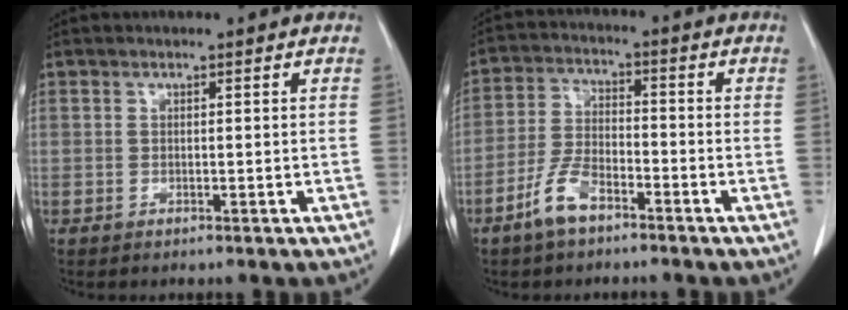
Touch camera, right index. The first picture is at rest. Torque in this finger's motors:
{"motor_torque": [0.41, -0.38, -0.05, -0.02]}